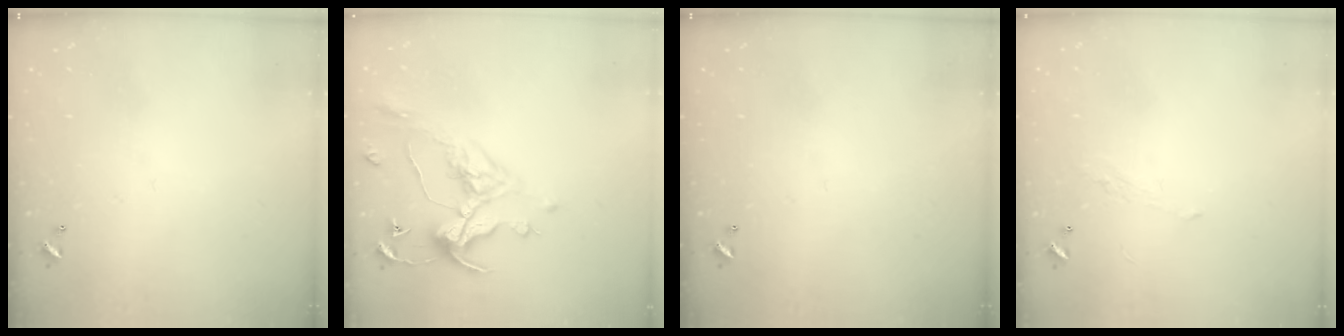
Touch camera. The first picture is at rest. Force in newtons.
{"total": 1.0, "press": 0.2, "slide": 1.0}
{"total": 0.0}
{"total": 1.0, "press": 0.8, "slide": 0.6}